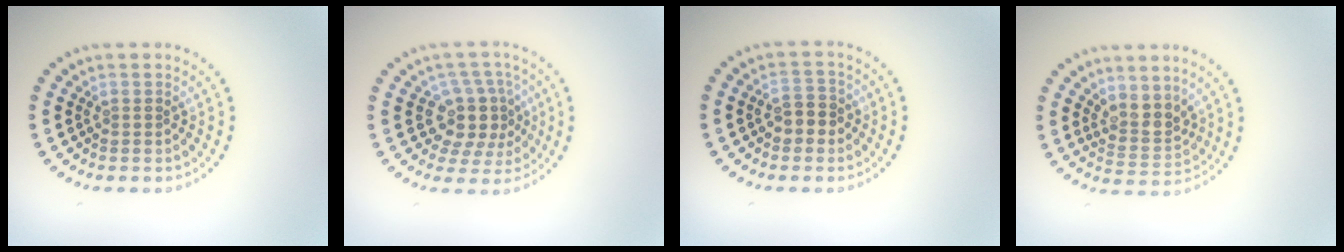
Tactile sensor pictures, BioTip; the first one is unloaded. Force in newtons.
{"total": 4.0, "press": 3.4, "slide": 2.2}
{"total": 2.5, "press": 2.4, "slide": 0.5}
{"total": 2.7, "press": 2.2, "slide": 1.6}